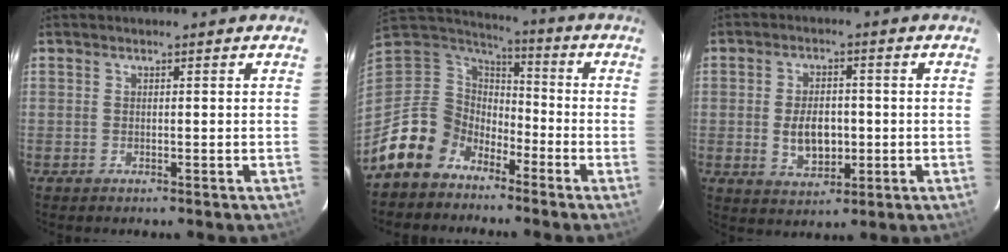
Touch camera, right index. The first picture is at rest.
{"total": 12.6, "force": [-8.6, 8.8, 2.6], "torque": [-0.079, 0.026, -0.163]}
{"total": 7.5, "force": [-0.9, 4.6, 5.8], "torque": [-0.110, -0.002, -0.007]}